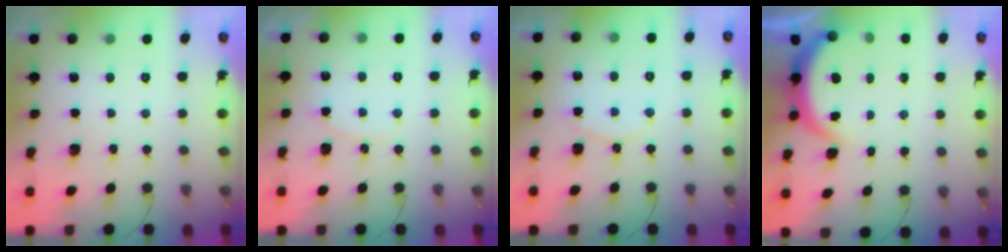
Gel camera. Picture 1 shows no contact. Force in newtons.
{"total": 4.6, "press": 4.6, "slide": 0.5}
{"total": 6.6, "press": 6.6, "slide": 0.7}
{"total": 4.0, "press": 4.0, "slide": 0.2}